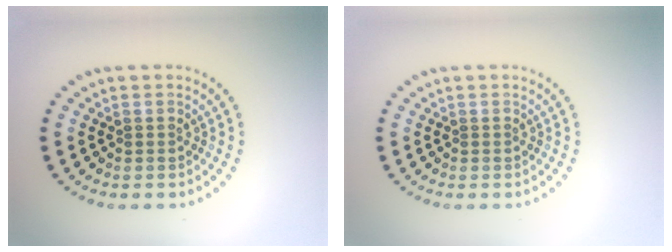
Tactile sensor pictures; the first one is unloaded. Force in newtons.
{"total": 0.0}